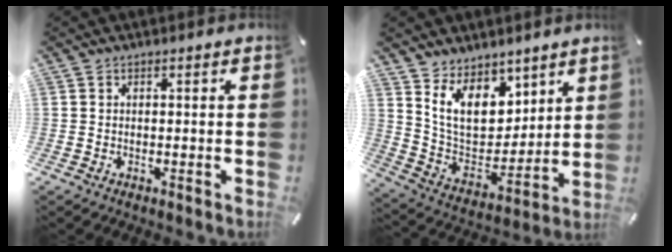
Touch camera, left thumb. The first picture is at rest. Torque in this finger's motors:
{"motor_torque": [0.87, 0.03, 1.38, -1.39, 0.22]}